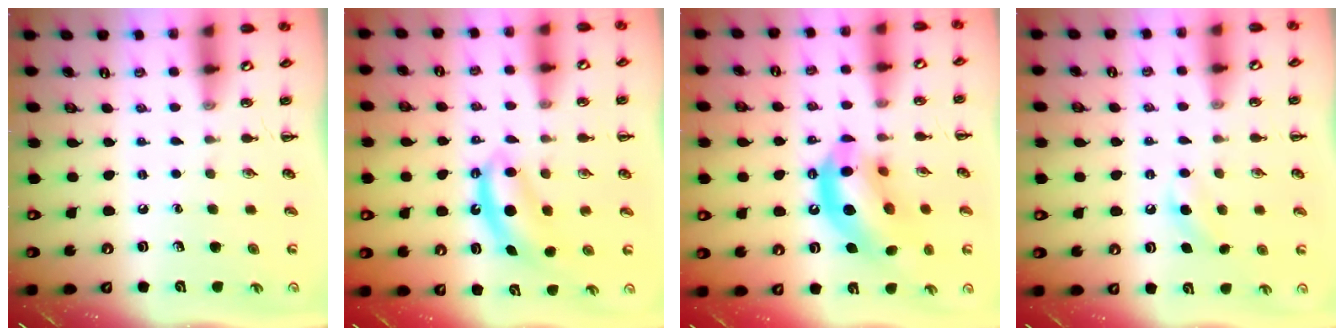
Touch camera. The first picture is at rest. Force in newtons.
{"total": 6.1, "press": 6.1, "slide": 0.7}
{"total": 16.0, "press": 15.6, "slide": 3.6}
{"total": 6.2, "press": 6.0, "slide": 1.8}